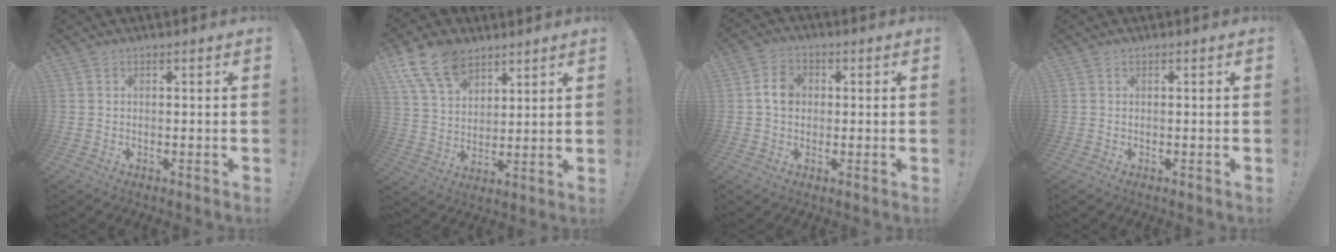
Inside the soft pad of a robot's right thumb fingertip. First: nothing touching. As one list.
[{"total": 13.8, "force": [8.9, 8.4, 6.4], "torque": [-0.115, -0.044, 0.169]}, {"total": 6.4, "force": [0.6, 5.0, 3.8], "torque": [-0.055, 0.009, 0.013]}, {"total": 0.0}]